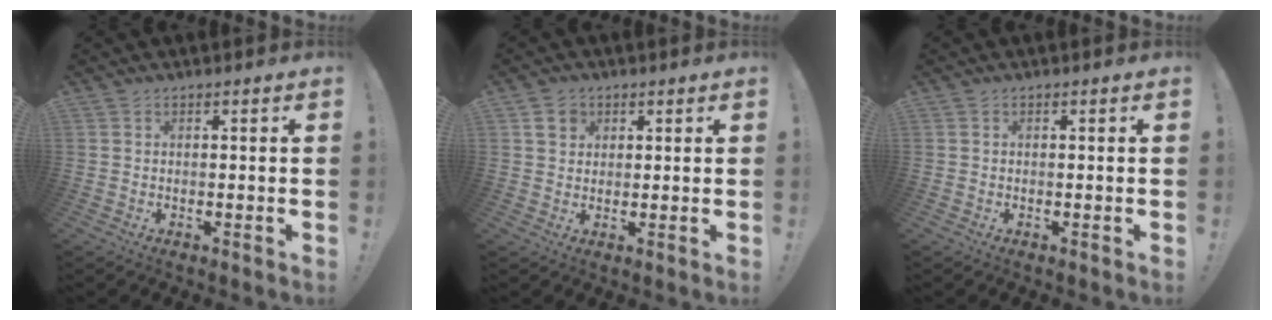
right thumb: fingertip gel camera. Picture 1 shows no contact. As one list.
[{"total": 4.6, "force": [2.2, 3.7, 1.6], "torque": [-0.021, -0.003, 0.041]}, {"total": 0.0}]